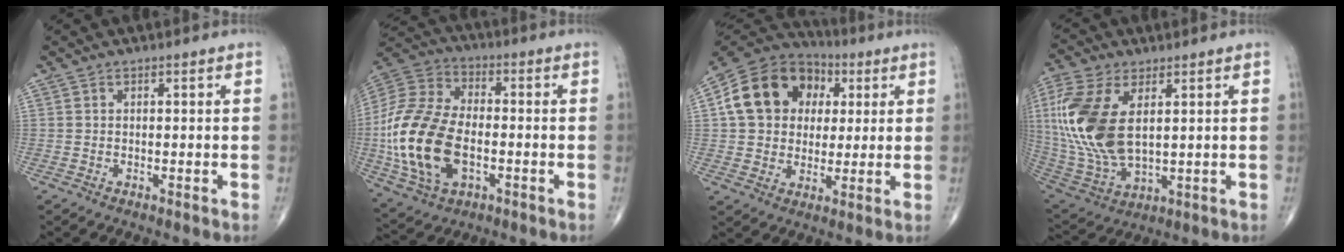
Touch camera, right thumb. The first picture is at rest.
{"total": 21.6, "force": [-3.8, 13.0, 16.9], "torque": [-0.349, 0.009, -0.067]}
{"total": 16.8, "force": [3.6, 13.6, 9.3], "torque": [-0.143, 0.016, 0.055]}
{"total": 18.9, "force": [3.6, 10.1, 15.5], "torque": [-0.350, -0.018, 0.077]}